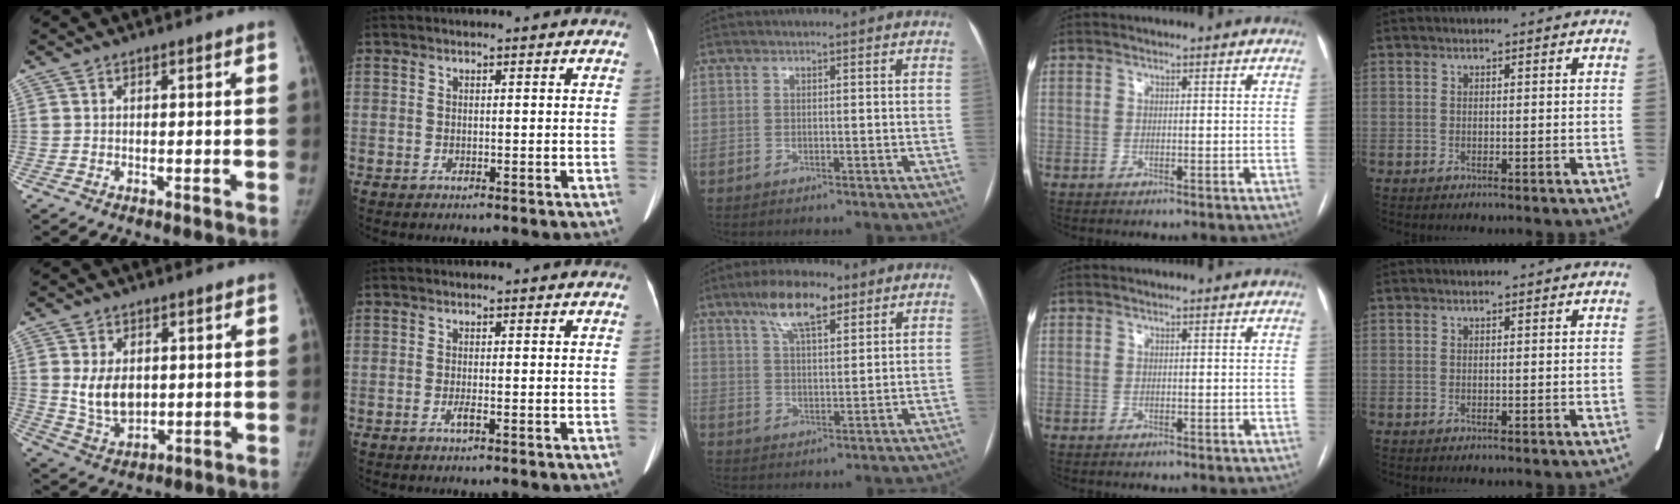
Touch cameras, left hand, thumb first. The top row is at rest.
{"thumb": {"total": 8.1, "force": [1.3, 5.5, 5.7], "torque": [-0.080, -0.018, 0.038]}, "index": {"total": 0.8, "force": [-0.4, -0.1, 0.7], "torque": [-0.016, -0.001, -0.007]}, "middle": {"total": 8.7, "force": [5.5, 2.8, 6.2], "torque": [-0.114, 0.015, 0.097]}}